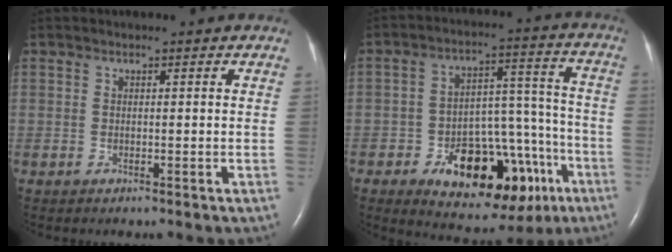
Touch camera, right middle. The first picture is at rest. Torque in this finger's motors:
{"motor_torque": [1.40, -0.74, 0.63, 0.16]}